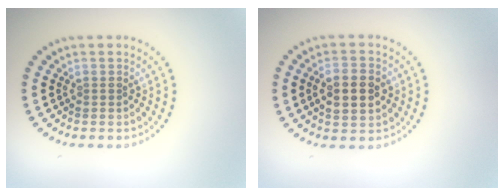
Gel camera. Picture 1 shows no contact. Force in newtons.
{"total": 4.1, "press": 4.1, "slide": 0.2}